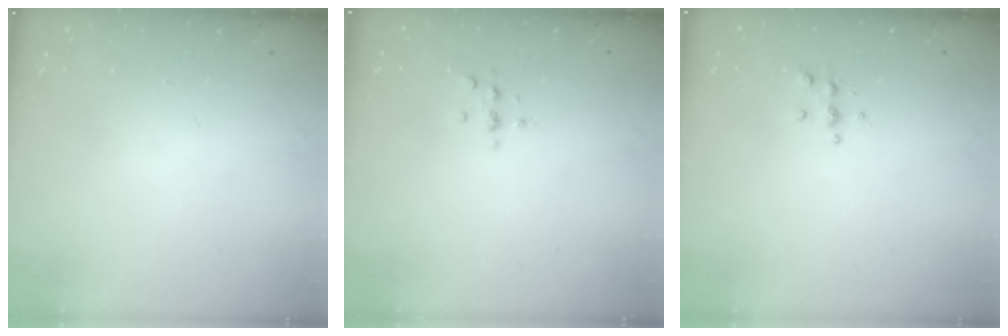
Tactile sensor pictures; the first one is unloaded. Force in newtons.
{"total": 2.2, "press": 2.1, "slide": 0.2}
{"total": 4.3, "press": 4.3, "slide": 0.5}